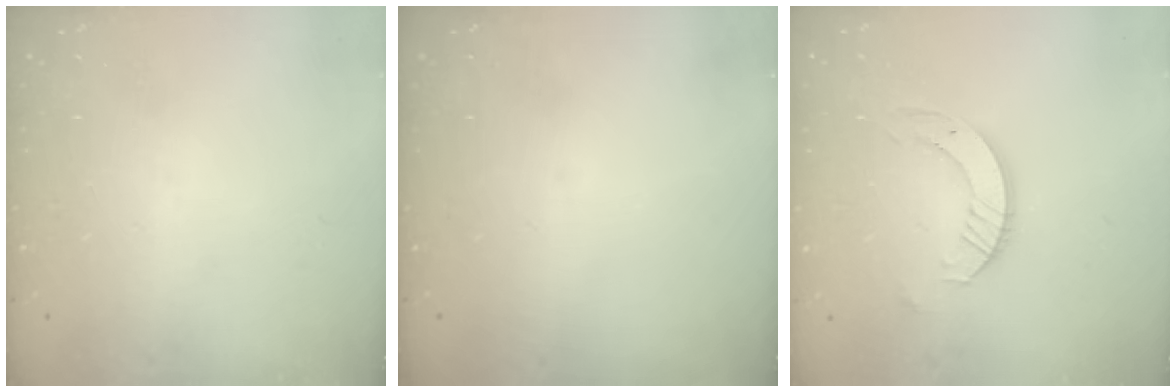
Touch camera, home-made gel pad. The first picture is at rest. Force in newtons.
{"total": 0.0}
{"total": 7.6, "press": 7.5, "slide": 0.5}